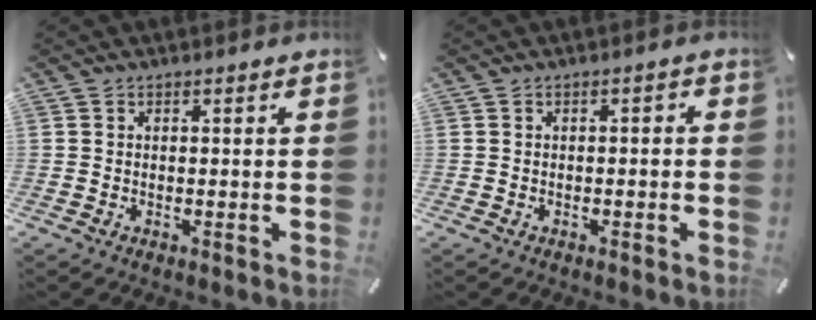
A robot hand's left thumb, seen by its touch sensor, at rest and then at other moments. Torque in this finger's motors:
{"motor_torque": [-0.29, -0.23, 0.03, 0.13, 0.04]}